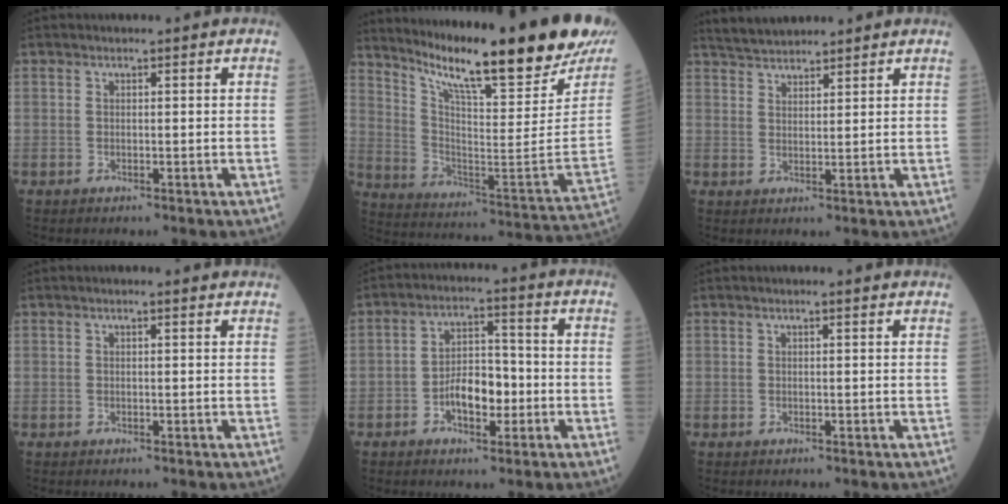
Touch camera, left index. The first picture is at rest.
{"total": 24.1, "force": [19.5, 0.6, 14.1], "torque": [-0.239, -0.065, 0.294]}
{"total": 5.3, "force": [5.0, 0.9, 1.4], "torque": [-0.033, 0.028, 0.093]}
{"total": 1.6, "force": [1.4, 0.0, 0.8], "torque": [-0.015, 0.008, 0.012]}
{"total": 6.7, "force": [-2.1, 3.4, 5.4], "torque": [-0.102, 0.014, -0.035]}
{"total": 1.2, "force": [1.0, -0.1, 0.7], "torque": [-0.014, 0.006, 0.014]}